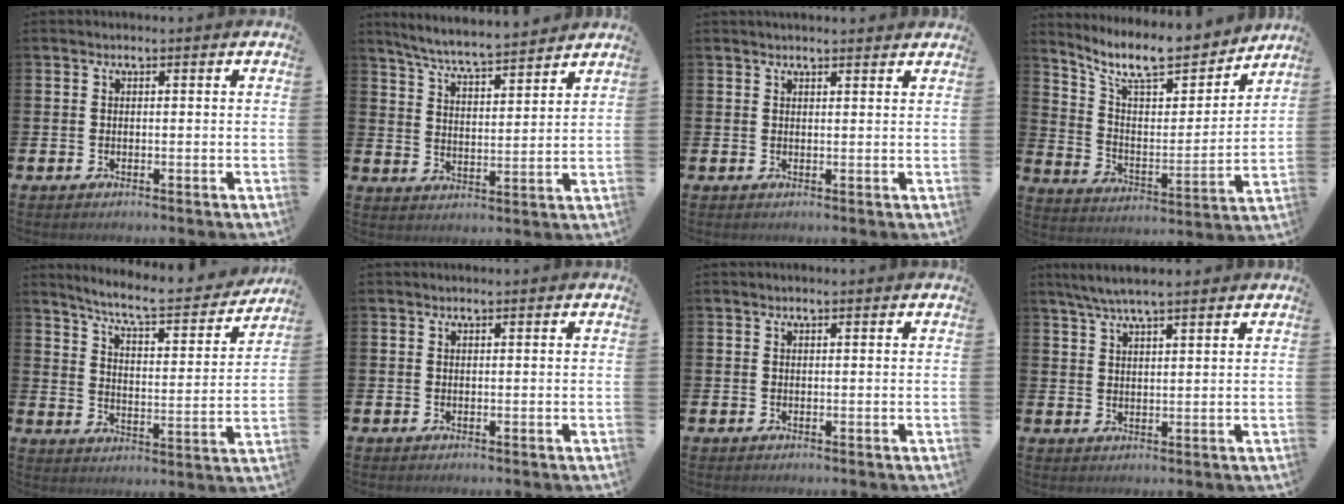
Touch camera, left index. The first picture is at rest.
{"total": 6.1, "force": [5.9, 0.1, 1.6], "torque": [-0.058, -0.040, 0.104]}
{"total": 1.4, "force": [1.4, 0.1, 0.2], "torque": [0.001, -0.005, 0.023]}
{"total": 10.7, "force": [9.4, 2.8, 4.2], "torque": [-0.121, -0.064, 0.167]}
{"total": 7.4, "force": [6.8, 0.9, 2.8], "torque": [-0.081, -0.050, 0.113]}
{"total": 0.0}
{"total": 0.0}
{"total": 5.2, "force": [4.5, 0.7, 2.6], "torque": [-0.060, -0.007, 0.082]}